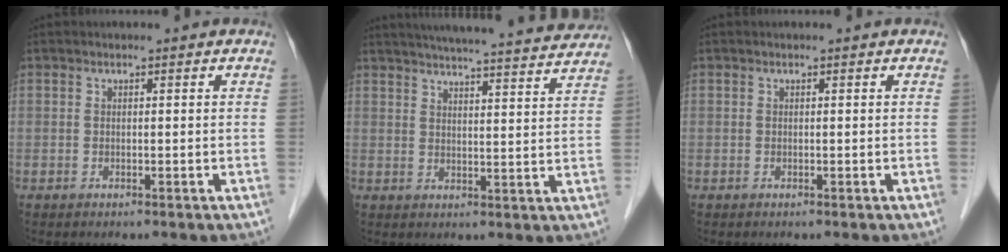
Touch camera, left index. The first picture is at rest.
{"total": 22.4, "force": [20.8, 1.0, 8.3], "torque": [-0.126, -0.011, 0.261]}
{"total": 0.0}